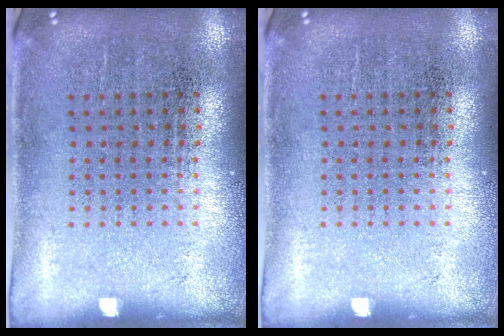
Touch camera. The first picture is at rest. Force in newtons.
{"total": 0.0}